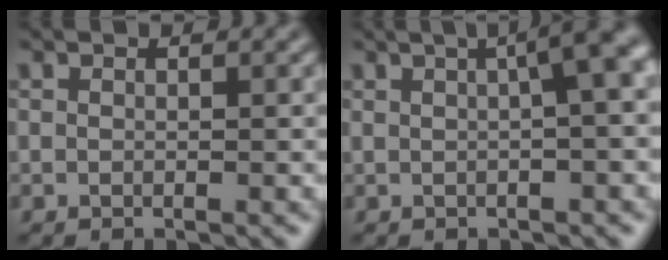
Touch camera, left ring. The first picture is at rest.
{"total": 6.1, "force": [1.6, 1.8, 5.6], "torque": [-0.047, 0.026, 0.021]}